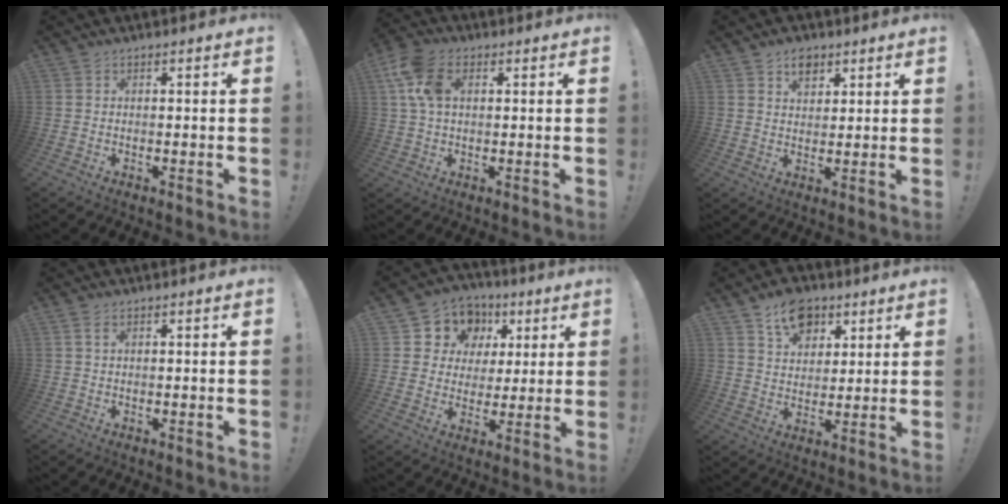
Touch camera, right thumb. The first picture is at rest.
{"total": 10.3, "force": [3.1, 6.4, 7.5], "torque": [-0.157, 0.008, 0.061]}
{"total": 5.2, "force": [3.4, 3.5, 2.0], "torque": [-0.016, -0.015, 0.058]}
{"total": 2.0, "force": [1.0, 0.8, 1.6], "torque": [-0.028, 0.001, 0.017]}
{"total": 10.9, "force": [4.3, 9.5, 3.2], "torque": [-0.047, -0.025, 0.090]}
{"total": 11.2, "force": [6.5, 8.0, 4.5], "torque": [-0.064, -0.032, 0.124]}